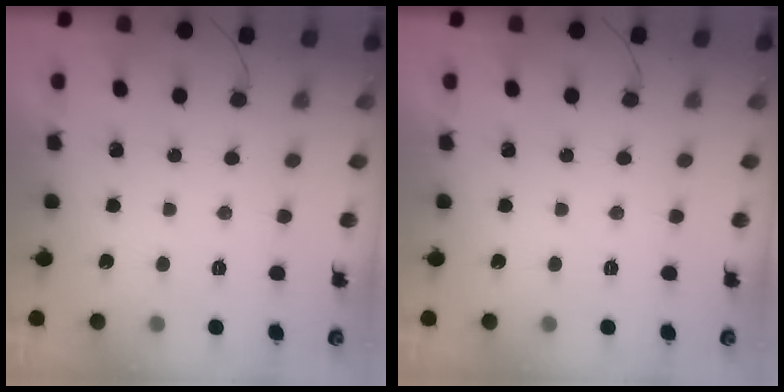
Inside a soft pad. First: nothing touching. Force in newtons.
{"total": 0.0}